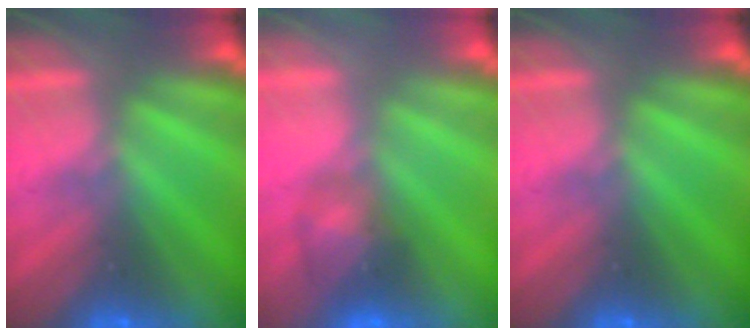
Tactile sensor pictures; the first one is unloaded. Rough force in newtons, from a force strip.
{"total": 2.7}
{"total": 0.0}